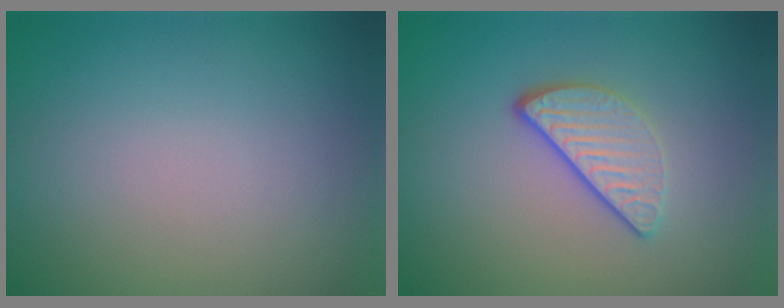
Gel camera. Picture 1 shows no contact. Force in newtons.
{"total": 3.0, "press": 2.4, "slide": 1.9}